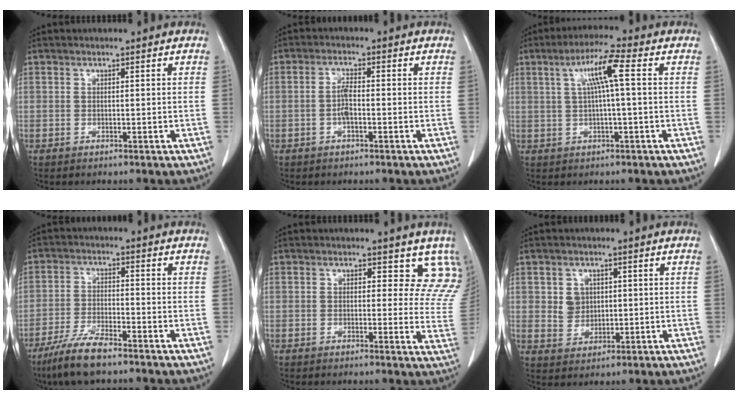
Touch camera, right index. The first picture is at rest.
{"total": 2.7, "force": [-0.6, 0.7, 2.5], "torque": [-0.049, 0.005, -0.012]}
{"total": 6.6, "force": [1.6, 0.0, 6.4], "torque": [-0.116, 0.018, 0.031]}
{"total": 7.4, "force": [-5.5, 1.2, 4.7], "torque": [-0.096, -0.014, -0.104]}
{"total": 7.6, "force": [6.2, 3.7, 2.3], "torque": [0.008, -0.011, 0.043]}
{"total": 3.9, "force": [1.0, 3.4, 1.6], "torque": [-0.026, 0.007, 0.026]}